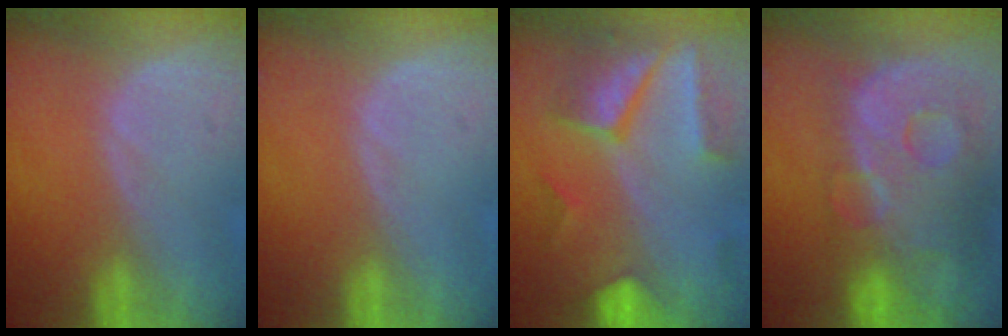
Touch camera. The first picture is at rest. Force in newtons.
{"total": 0.0}
{"total": 8.7, "press": 7.8, "slide": 3.9}
{"total": 13.7, "press": 11.2, "slide": 8.0}